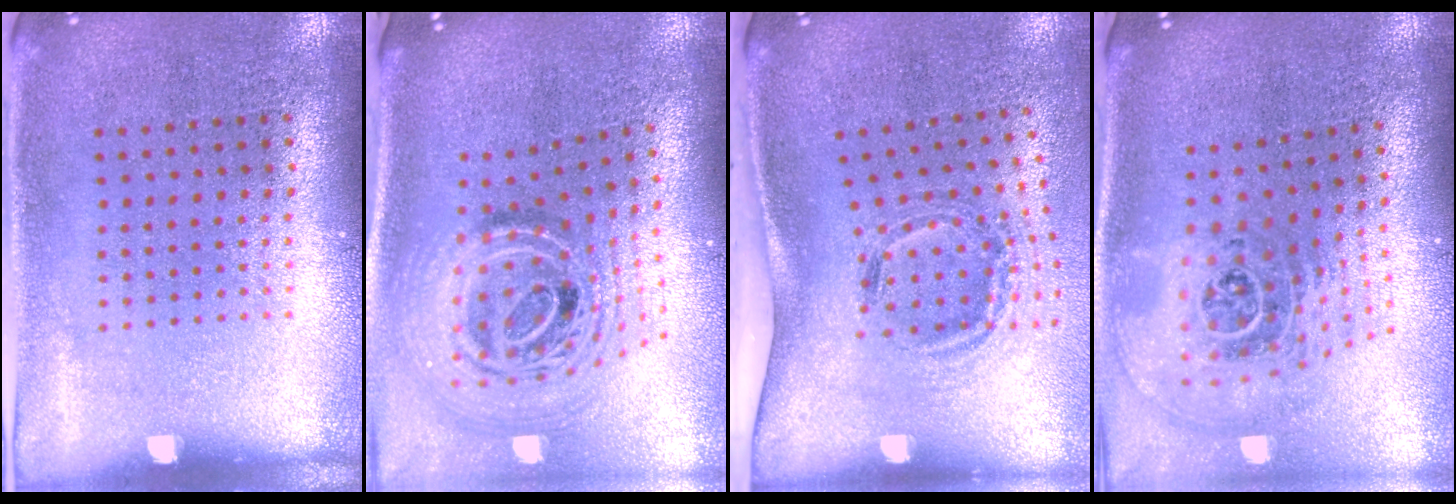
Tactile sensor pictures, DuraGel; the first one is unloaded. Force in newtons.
{"total": 2.5, "press": 1.8, "slide": 1.8}
{"total": 1.6, "press": 1.1, "slide": 1.1}
{"total": 2.9, "press": 2.0, "slide": 2.1}